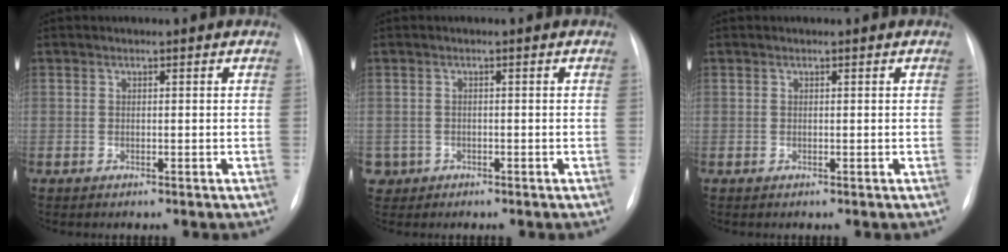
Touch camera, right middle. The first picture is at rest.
{"total": 2.2, "force": [-0.9, 2.0, -0.2], "torque": [0.003, 0.009, -0.015]}
{"total": 0.0}